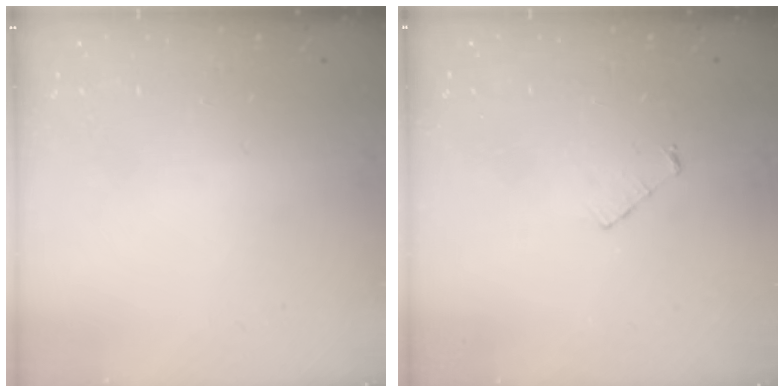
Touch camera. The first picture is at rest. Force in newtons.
{"total": 3.4, "press": 3.4, "slide": 0.3}